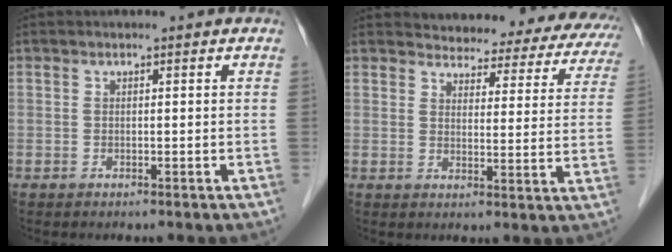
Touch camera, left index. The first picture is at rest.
{"total": 19.1, "force": [17.6, 5.5, 4.9], "torque": [-0.032, -0.038, 0.176]}